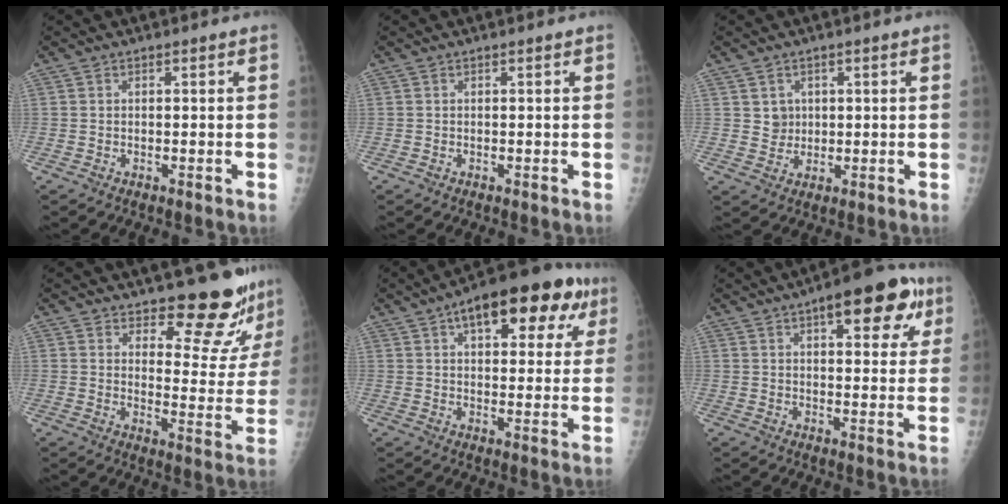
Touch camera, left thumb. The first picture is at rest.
{"total": 0.0}
{"total": 3.1, "force": [0.9, 2.9, 0.6], "torque": [0.008, -0.005, 0.018]}
{"total": 13.8, "force": [12.4, 4.1, 4.6], "torque": [-0.011, -0.112, 0.151]}
{"total": 18.9, "force": [8.9, 8.9, 14.0], "torque": [-0.156, 0.007, 0.119]}
{"total": 13.9, "force": [6.7, 5.7, 10.8], "torque": [-0.097, -0.007, 0.082]}